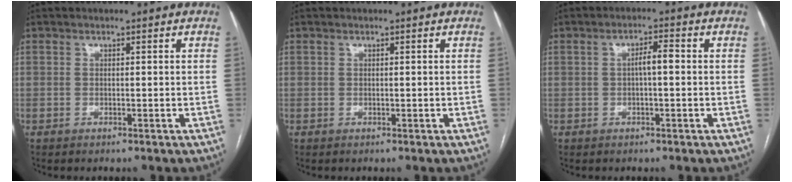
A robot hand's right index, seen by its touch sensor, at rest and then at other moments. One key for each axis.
{"total": 0.0}
{"total": 2.8, "fx": 0.0, "fy": 0.6, "fz": 2.8, "tx": -0.046, "ty": 0.007, "tz": 0.000}